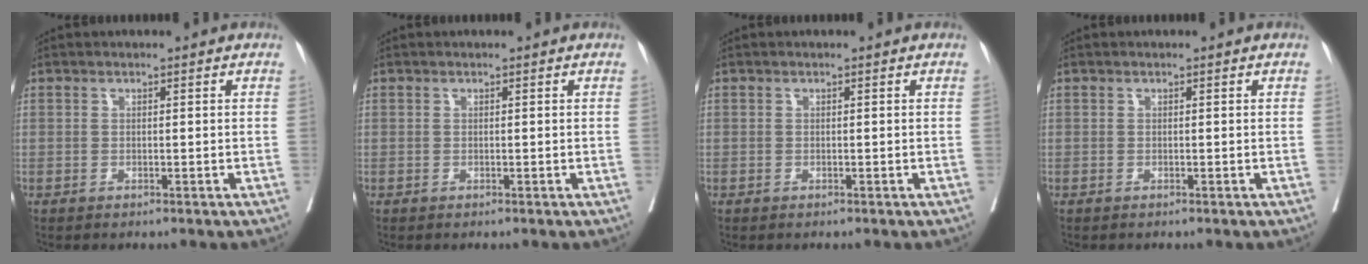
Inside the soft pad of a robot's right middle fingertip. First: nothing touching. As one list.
[{"total": 0.0}, {"total": 0.0}, {"total": 0.0}]